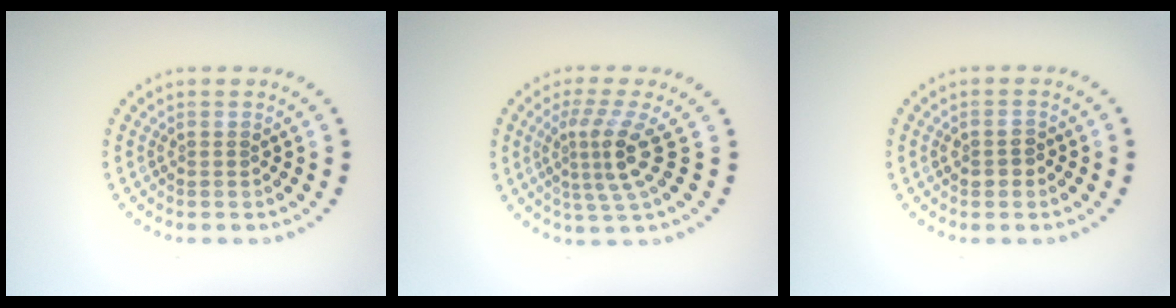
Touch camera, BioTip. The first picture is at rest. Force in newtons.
{"total": 3.8, "press": 2.6, "slide": 2.9}
{"total": 1.4, "press": 1.4, "slide": 0.2}